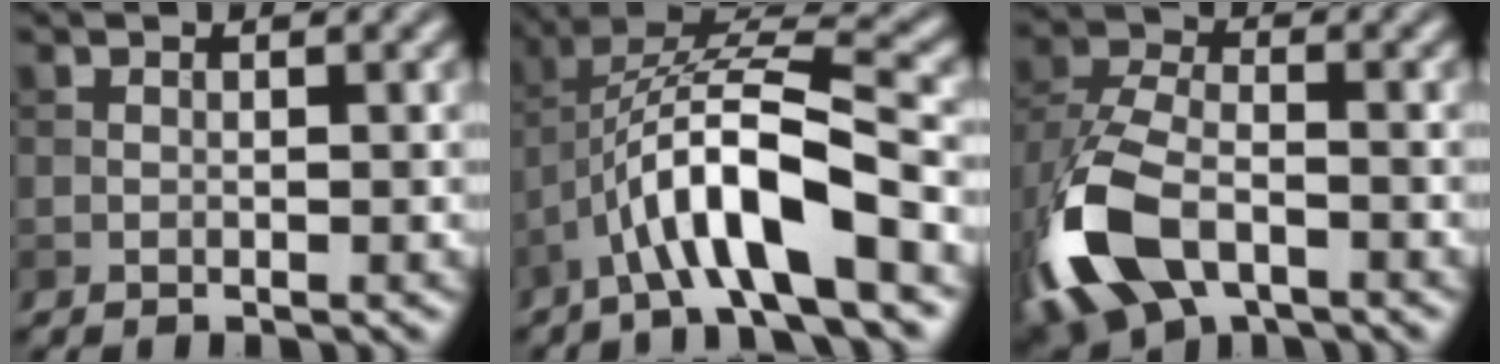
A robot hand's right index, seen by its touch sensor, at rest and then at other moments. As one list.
[{"total": 8.9, "force": [-3.8, 2.3, 7.7], "torque": [-0.131, 0.016, -0.069]}, {"total": 10.8, "force": [-5.2, 5.6, 7.7], "torque": [-0.177, -0.014, -0.106]}]